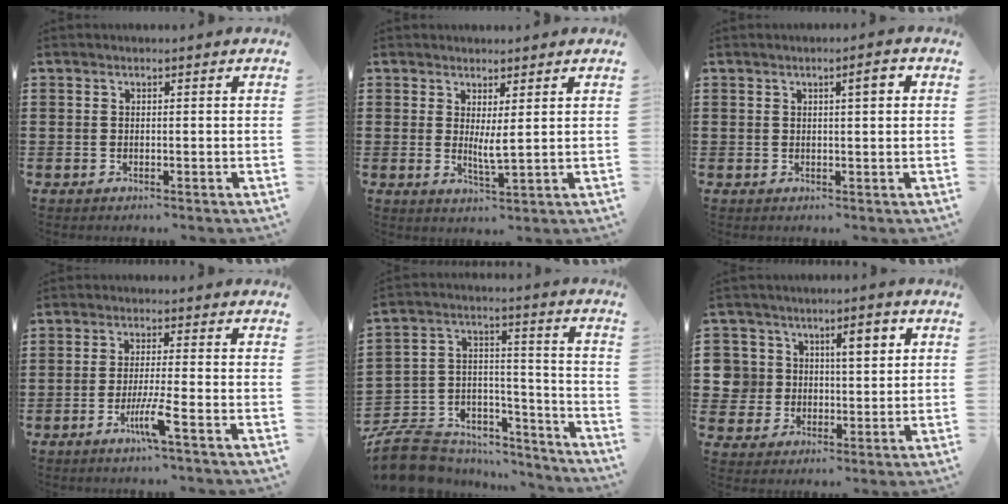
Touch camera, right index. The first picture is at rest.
{"total": 3.0, "force": [1.3, 0.2, 2.7], "torque": [-0.055, -0.005, 0.023]}
{"total": 2.7, "force": [0.9, 0.5, 2.5], "torque": [-0.041, 0.004, 0.010]}
{"total": 5.3, "force": [-2.7, -0.4, 4.5], "torque": [-0.087, -0.014, -0.051]}
{"total": 8.4, "force": [-7.2, 4.0, 1.8], "torque": [-0.056, 0.007, -0.139]}
{"total": 6.5, "force": [1.8, 5.7, 2.6], "torque": [-0.065, 0.014, 0.026]}